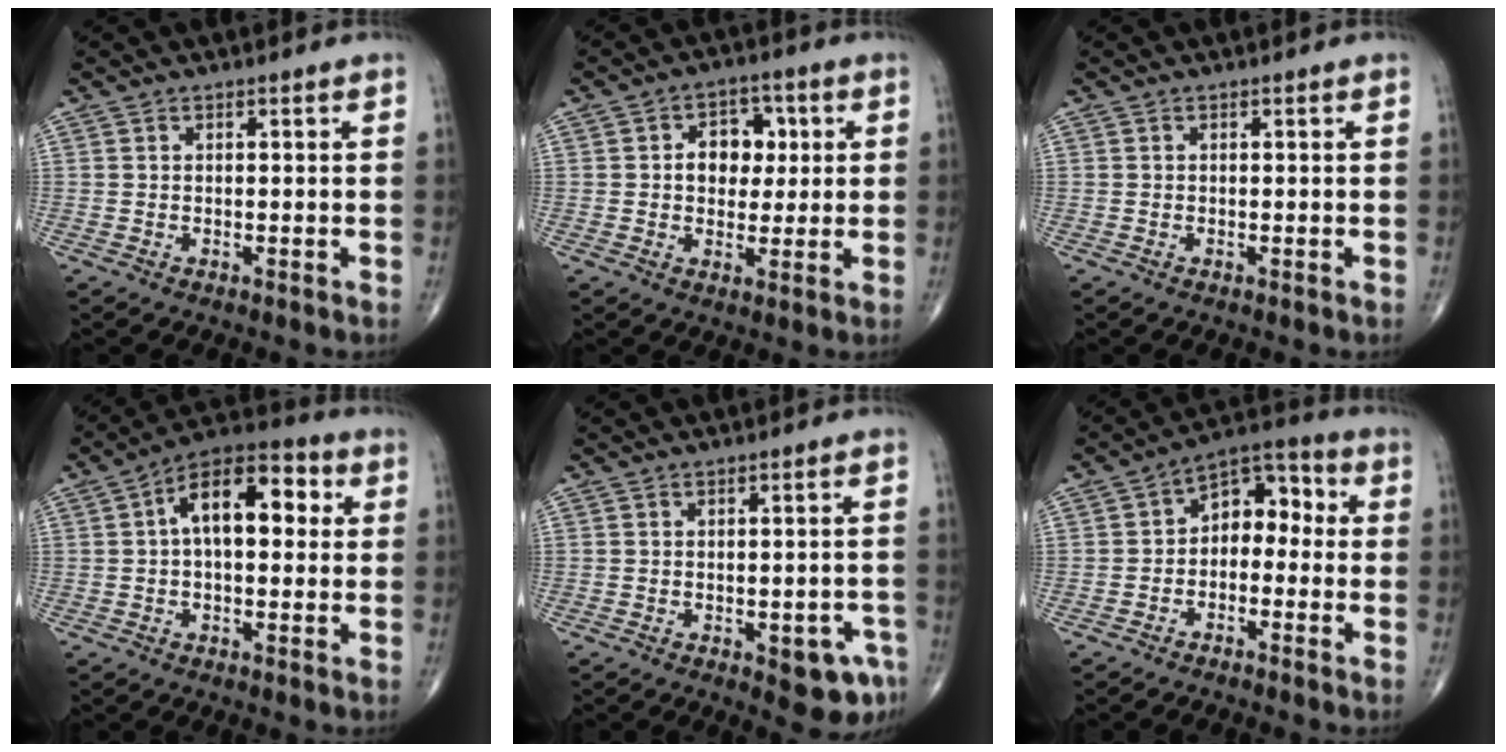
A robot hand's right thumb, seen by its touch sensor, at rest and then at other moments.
{"total": 7.8, "force": [1.2, 5.8, 5.1], "torque": [-0.031, 0.007, 0.016]}
{"total": 0.0}
{"total": 13.2, "force": [2.3, 6.9, 11.0], "torque": [-0.156, 0.036, 0.024]}
{"total": 7.1, "force": [-3.2, 2.9, 5.7], "torque": [-0.050, 0.011, -0.030]}
{"total": 8.6, "force": [-0.7, 5.8, 6.3], "torque": [-0.058, 0.045, -0.032]}